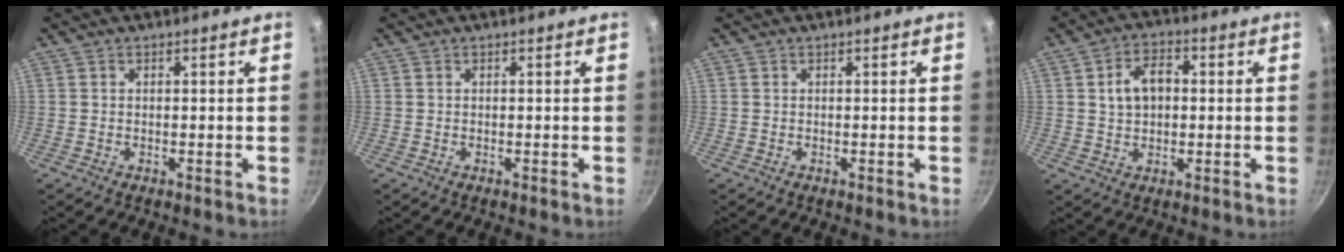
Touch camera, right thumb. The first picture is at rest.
{"total": 0.0}
{"total": 0.0}
{"total": 7.3, "force": [1.0, 4.9, 5.4], "torque": [-0.079, 0.014, 0.015]}